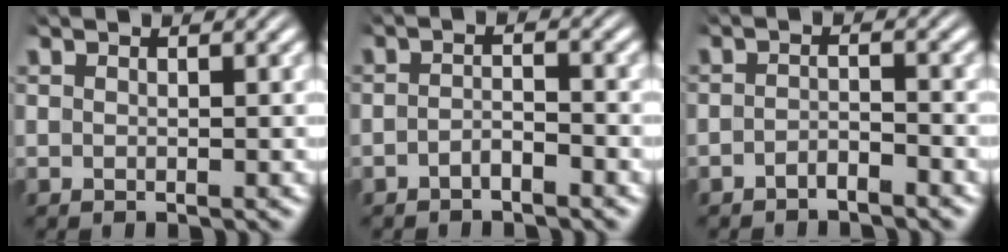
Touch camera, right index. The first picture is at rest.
{"total": 2.1, "force": [-1.7, 0.6, 1.0], "torque": [-0.010, -0.004, -0.033]}
{"total": 2.1, "force": [-2.0, 0.6, 0.5], "torque": [-0.004, -0.005, -0.038]}